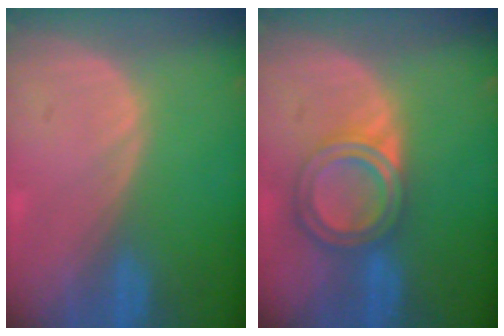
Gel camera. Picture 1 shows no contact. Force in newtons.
{"total": 6.6, "press": 5.8, "slide": 3.1}